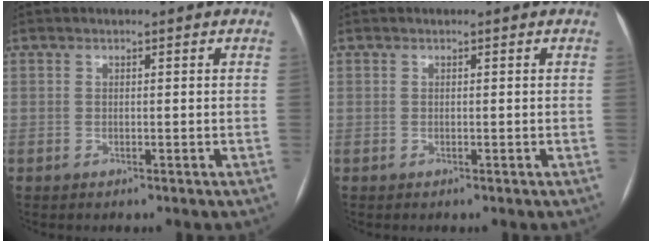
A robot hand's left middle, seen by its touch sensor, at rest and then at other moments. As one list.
[{"total": 0.0}]